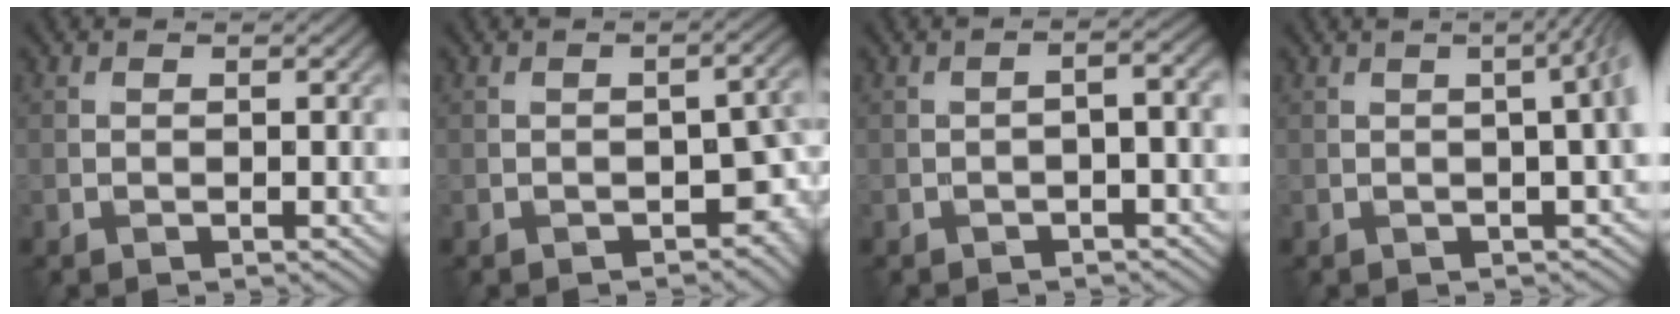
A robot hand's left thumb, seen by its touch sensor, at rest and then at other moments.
{"total": 4.0, "force": [-2.0, 1.7, 3.0], "torque": [-0.033, -0.006, -0.018]}
{"total": 2.1, "force": [-0.9, 0.6, 1.9], "torque": [-0.019, 0.005, -0.019]}
{"total": 5.7, "force": [0.2, 1.9, 5.4], "torque": [-0.031, 0.018, -0.001]}